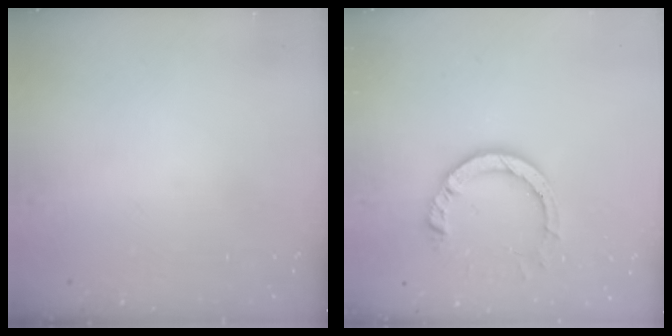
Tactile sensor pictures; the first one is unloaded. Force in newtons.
{"total": 9.7, "press": 9.7, "slide": 1.1}